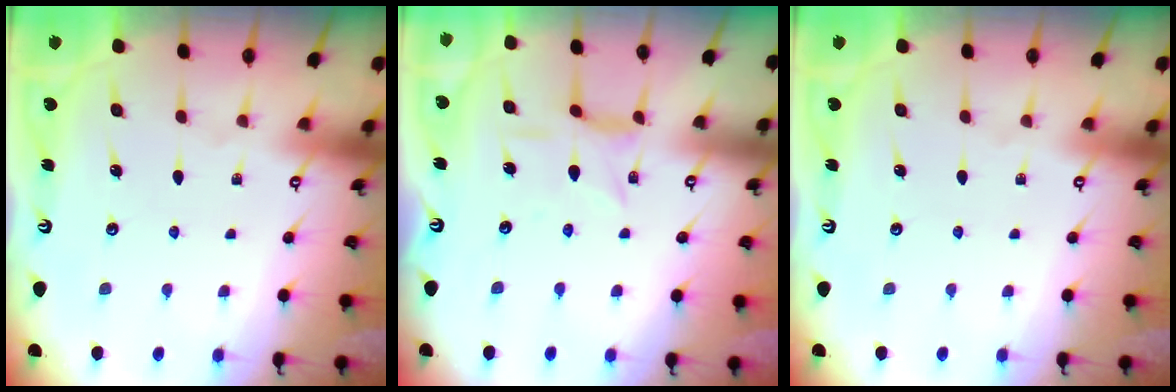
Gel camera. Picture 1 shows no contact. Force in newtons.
{"total": 3.2, "press": 3.2, "slide": 0.4}
{"total": 0.0}